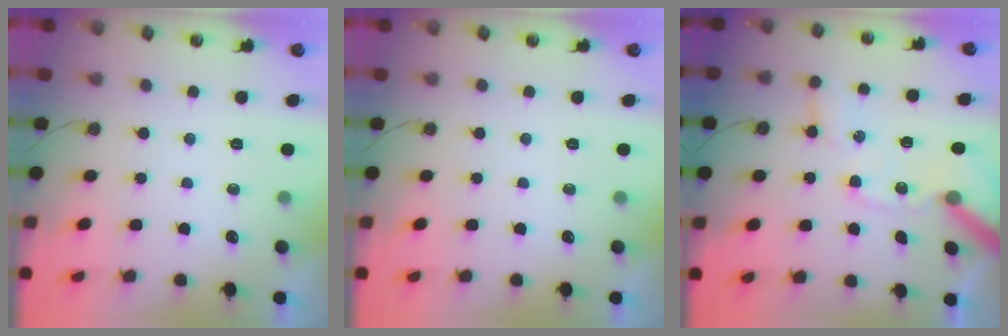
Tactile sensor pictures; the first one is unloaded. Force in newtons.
{"total": 0.0}
{"total": 12.8, "press": 12.8, "slide": 1.4}